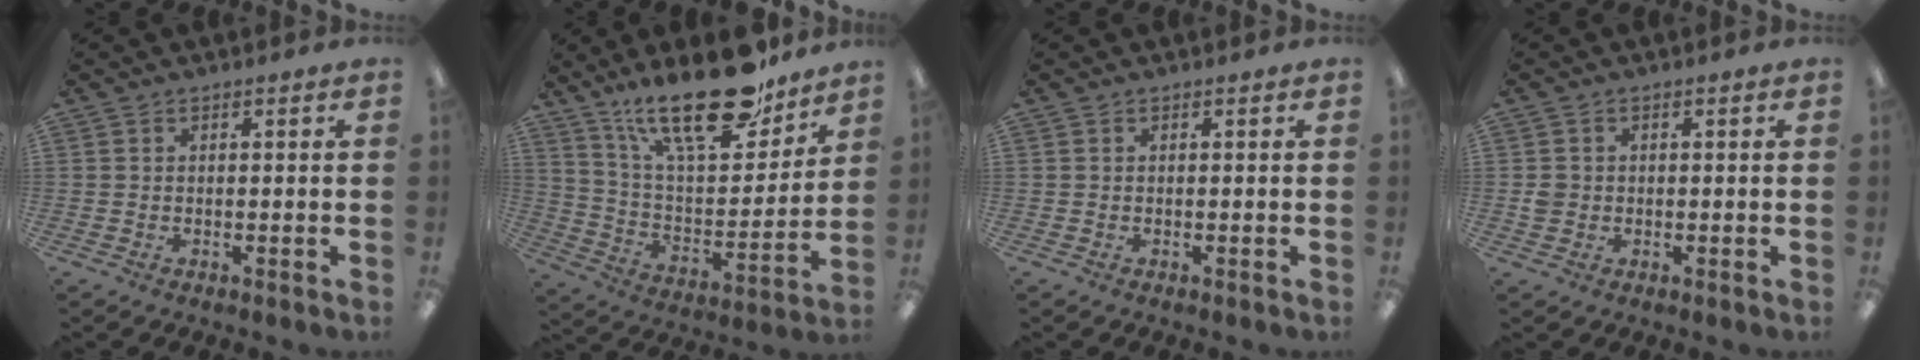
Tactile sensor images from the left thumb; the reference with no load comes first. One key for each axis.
{"total": 24.4, "fx": 17.2, "fy": 8.9, "fz": 14.8, "tx": -0.243, "ty": -0.098, "tz": 0.294}
{"total": 0.0}
{"total": 2.1, "fx": -0.1, "fy": 2.0, "fz": 0.5, "tx": -0.010, "ty": 0.003, "tz": -0.005}